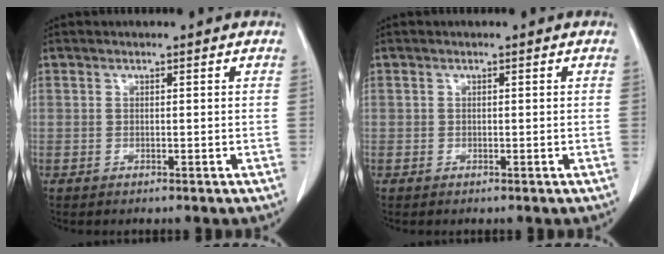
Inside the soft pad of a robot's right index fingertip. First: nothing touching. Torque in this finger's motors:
{"motor_torque": [0.03, -0.01, 0.00, 0.00]}